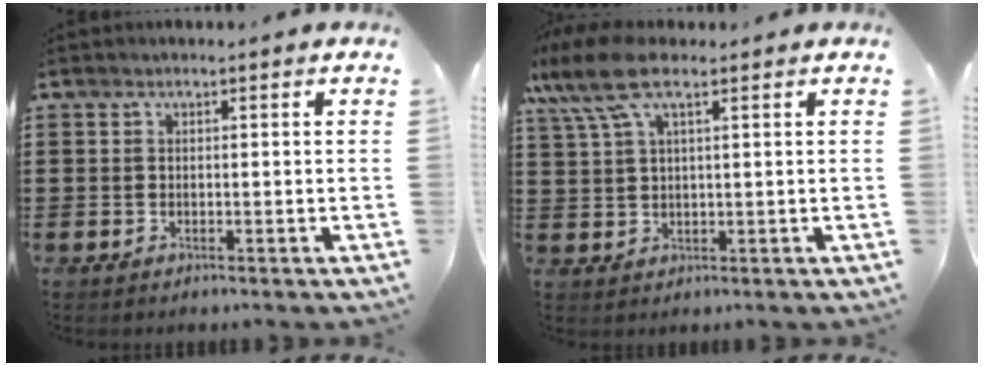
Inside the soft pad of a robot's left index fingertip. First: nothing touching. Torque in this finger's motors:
{"motor_torque": [1.62, -0.52, 0.89, 0.21]}